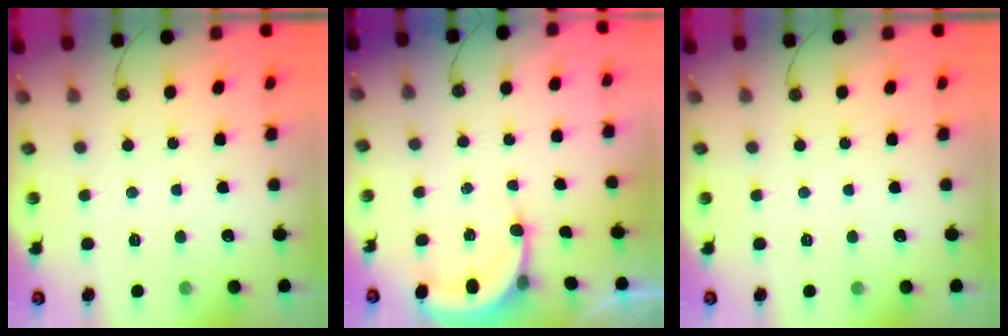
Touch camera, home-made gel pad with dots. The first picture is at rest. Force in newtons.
{"total": 5.0, "press": 5.0, "slide": 0.3}
{"total": 0.0}